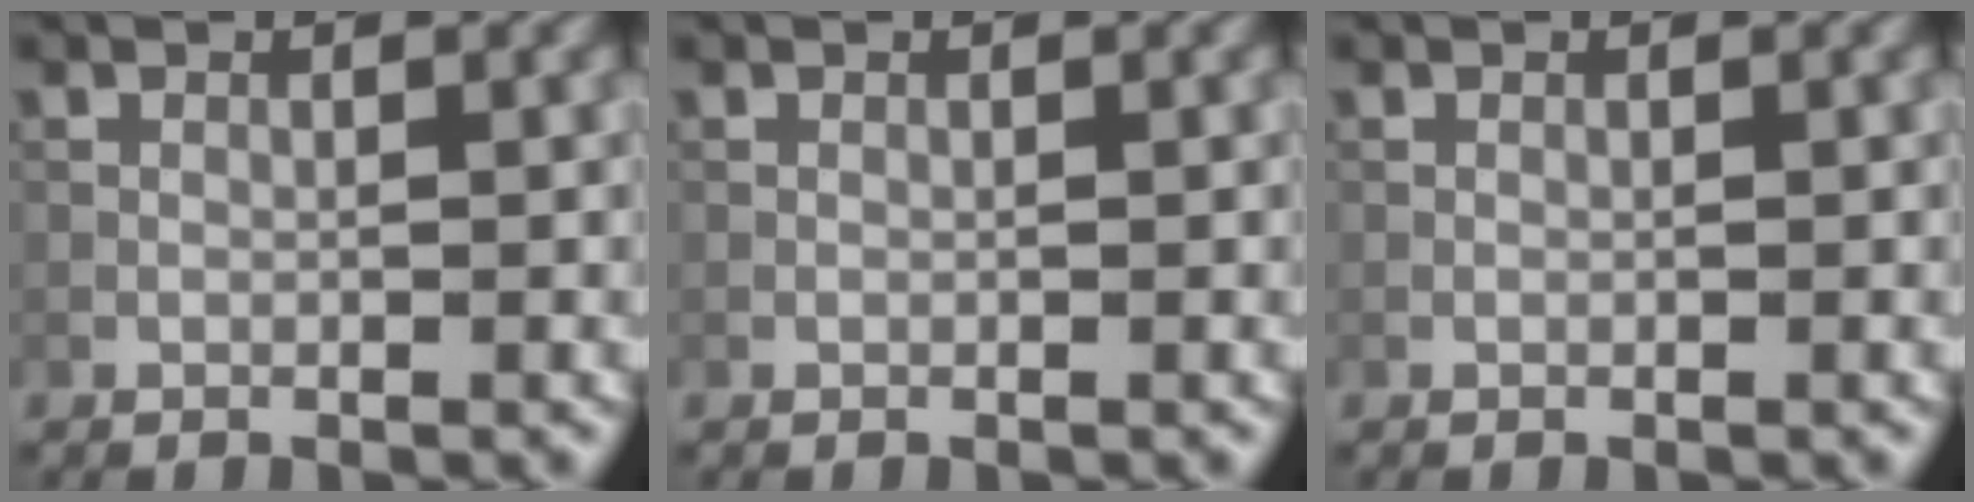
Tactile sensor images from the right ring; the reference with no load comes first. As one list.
[{"total": 0.0}, {"total": 0.0}]